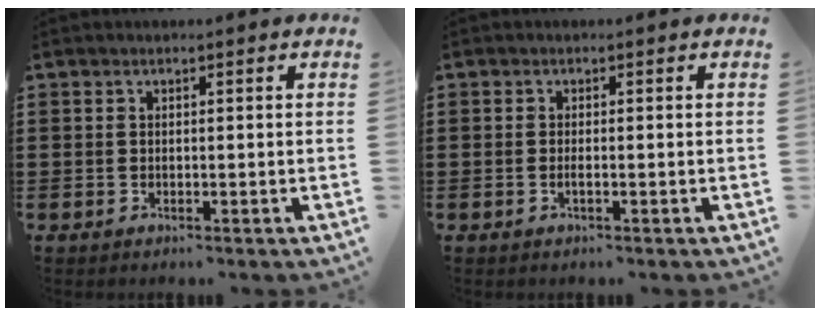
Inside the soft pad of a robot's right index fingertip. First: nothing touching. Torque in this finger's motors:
{"motor_torque": [1.66, 0.47, 0.01, -0.01]}